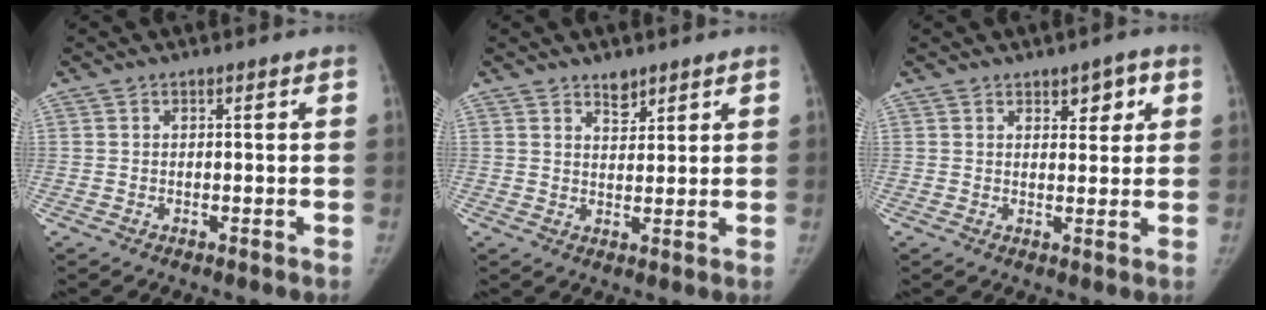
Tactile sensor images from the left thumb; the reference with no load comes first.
{"total": 3.0, "force": [2.3, 1.6, 1.2], "torque": [-0.004, -0.018, 0.040]}
{"total": 4.2, "force": [2.1, 2.3, 2.8], "torque": [-0.013, -0.009, 0.028]}